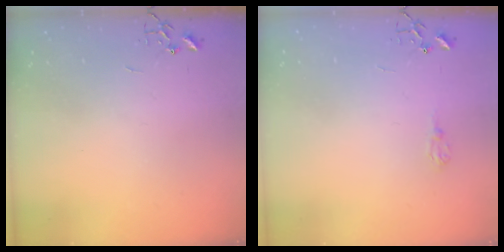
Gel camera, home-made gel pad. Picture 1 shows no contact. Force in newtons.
{"total": 6.0, "press": 5.9, "slide": 0.7}